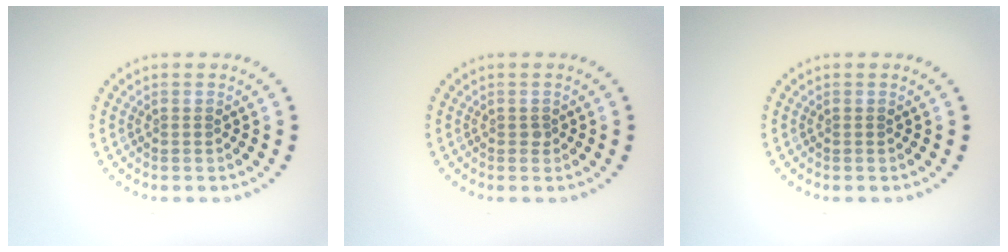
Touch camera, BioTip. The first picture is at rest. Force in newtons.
{"total": 0.5, "press": 0.4, "slide": 0.3}
{"total": 0.0}